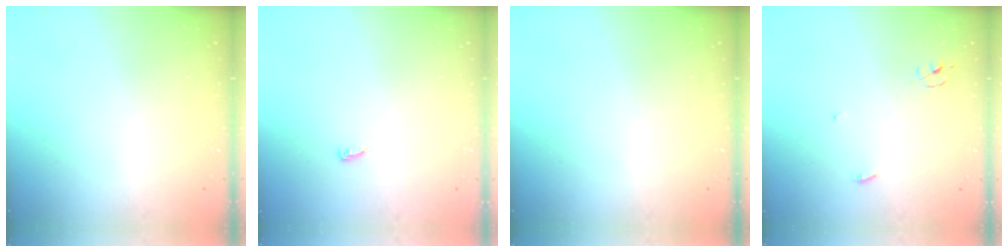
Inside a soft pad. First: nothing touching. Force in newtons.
{"total": 3.5, "press": 3.5, "slide": 0.3}
{"total": 0.0}
{"total": 2.3, "press": 2.3, "slide": 0.1}